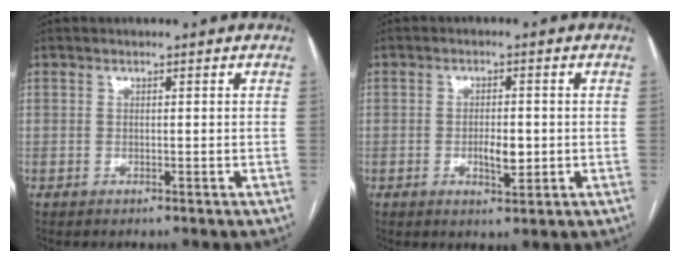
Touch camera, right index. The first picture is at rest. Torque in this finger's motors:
{"motor_torque": [0.05, -0.04, 0.05, 0.00]}